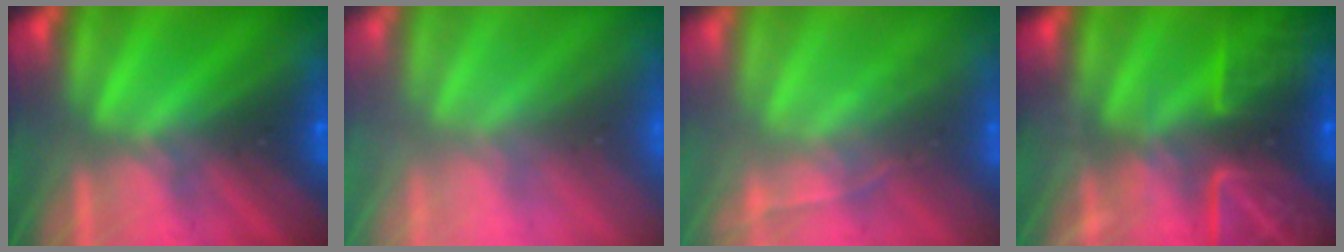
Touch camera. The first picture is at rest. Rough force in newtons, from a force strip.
{"total": 9.0}
{"total": 1.8}
{"total": 8.8}